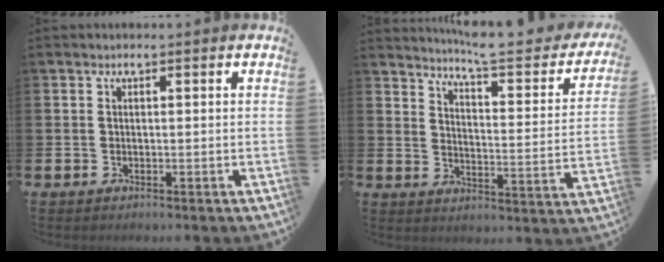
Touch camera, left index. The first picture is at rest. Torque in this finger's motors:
{"motor_torque": [0.92, -1.22, 0.05, 0.16]}